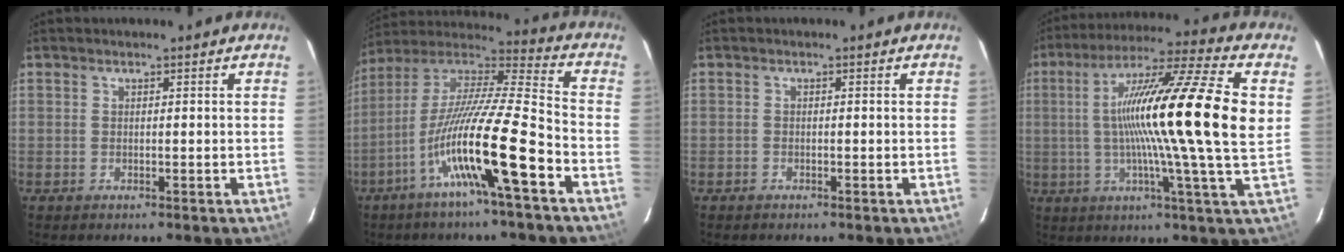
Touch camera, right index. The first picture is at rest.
{"total": 19.0, "force": [-8.1, 0.8, 17.1], "torque": [-0.338, -0.014, -0.152]}
{"total": 0.8, "force": [-0.5, 0.5, 0.3], "torque": [-0.010, 0.001, -0.010]}
{"total": 23.1, "force": [2.1, -0.6, 23.0], "torque": [-0.384, 0.004, 0.010]}